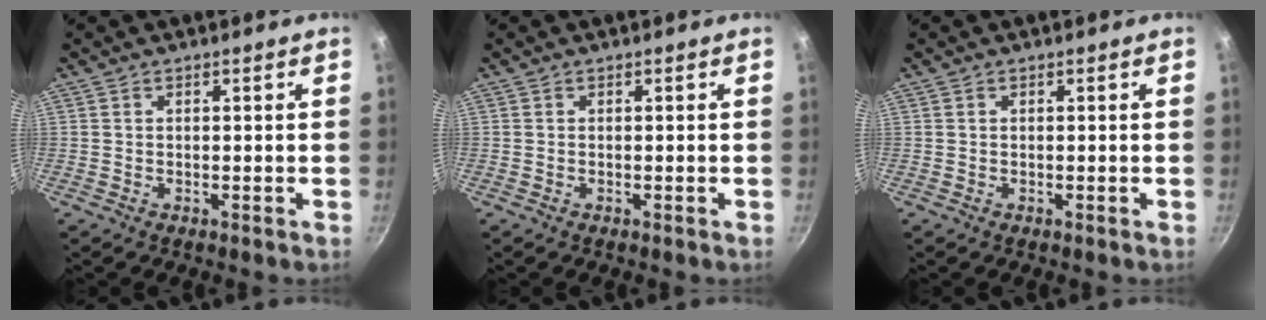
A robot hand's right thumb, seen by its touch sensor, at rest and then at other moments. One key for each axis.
{"total": 0.0}
{"total": 0.0}